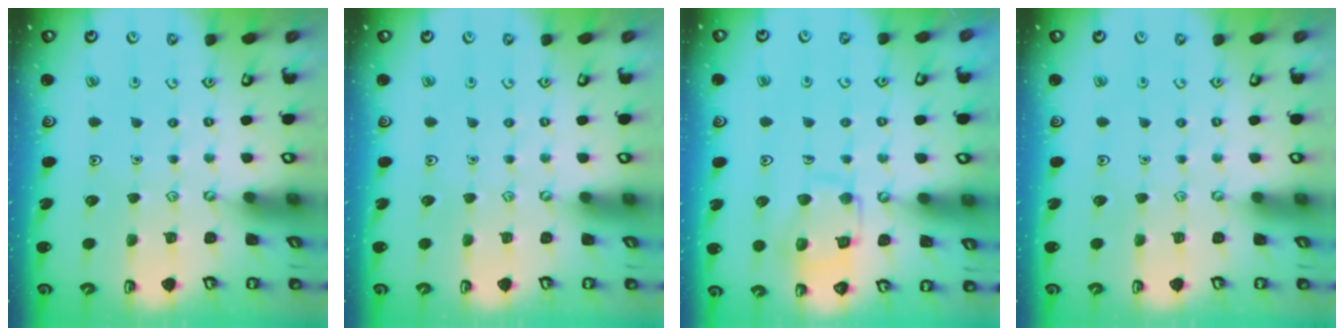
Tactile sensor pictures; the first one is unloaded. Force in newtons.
{"total": 0.0}
{"total": 12.7, "press": 12.6, "slide": 1.2}
{"total": 0.0}